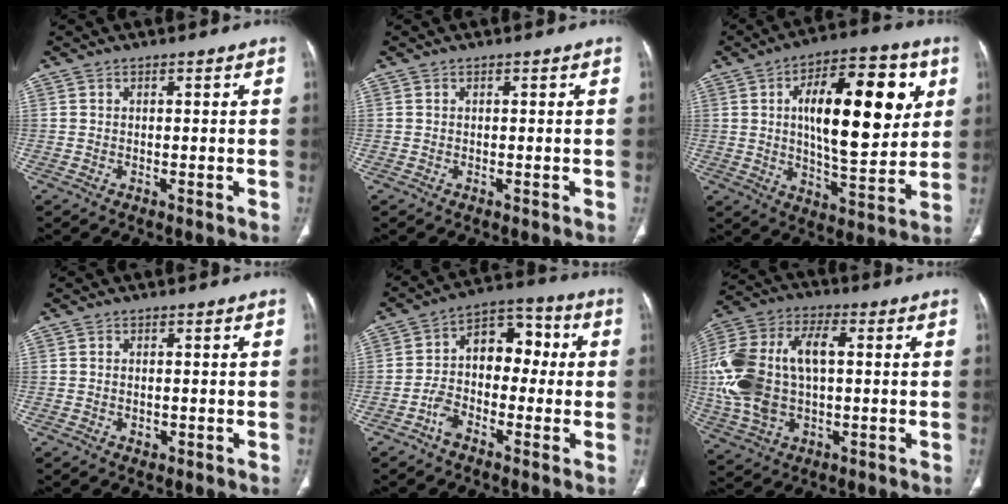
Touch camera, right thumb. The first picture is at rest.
{"total": 0.0}
{"total": 22.5, "force": [5.5, 9.5, 19.7], "torque": [-0.260, -0.011, 0.079]}
{"total": 1.3, "force": [-0.3, 1.0, 0.8], "torque": [-0.011, 0.000, -0.001]}
{"total": 10.7, "force": [-2.1, 7.5, 7.4], "torque": [-0.089, 0.049, -0.051]}
{"total": 19.9, "force": [1.0, 11.6, 16.2], "torque": [-0.357, 0.019, 0.024]}